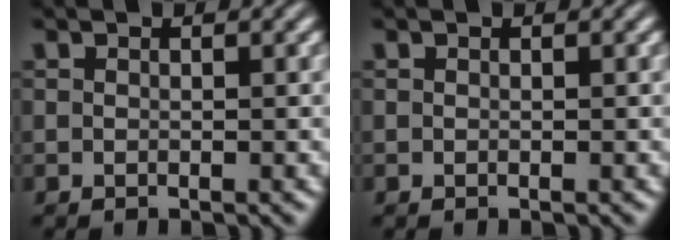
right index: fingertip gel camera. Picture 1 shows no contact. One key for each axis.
{"total": 0.0}